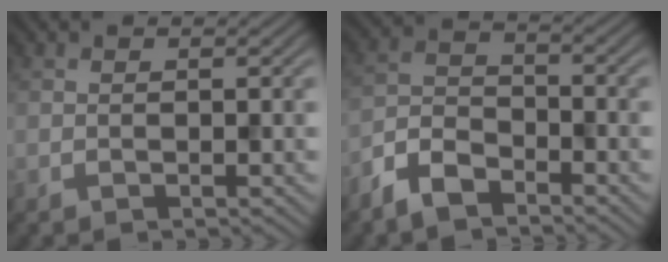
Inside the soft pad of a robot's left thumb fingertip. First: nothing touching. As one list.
[{"total": 5.9, "force": [-4.5, 2.5, 2.9], "torque": [-0.060, -0.003, -0.107]}]